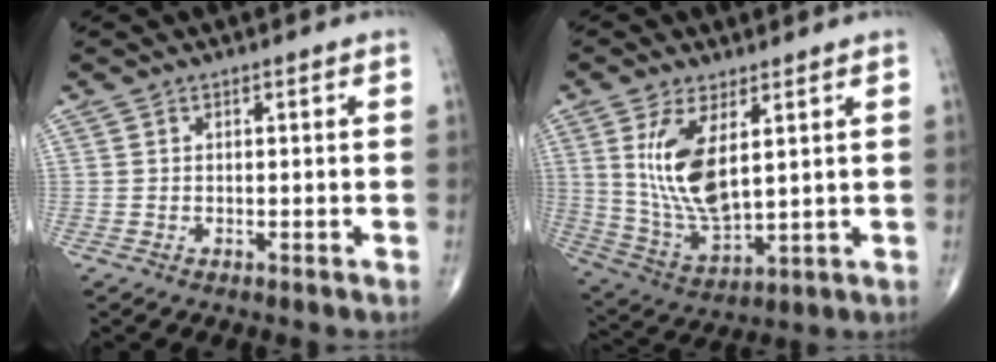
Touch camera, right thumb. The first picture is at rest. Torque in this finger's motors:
{"motor_torque": [-0.32, 0.79, 0.73, 0.64, 0.15]}